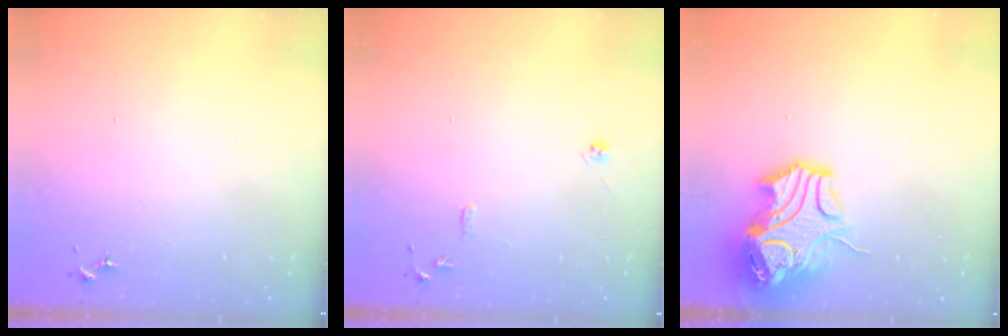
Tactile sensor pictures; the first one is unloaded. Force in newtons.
{"total": 7.9, "press": 7.9, "slide": 0.8}
{"total": 13.9, "press": 13.8, "slide": 2.1}